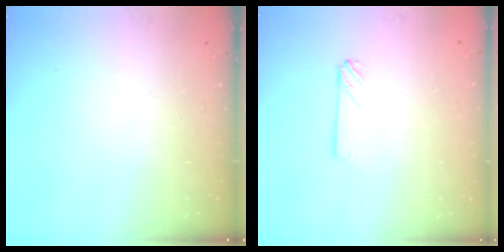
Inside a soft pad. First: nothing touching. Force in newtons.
{"total": 2.2, "press": 2.2, "slide": 0.3}